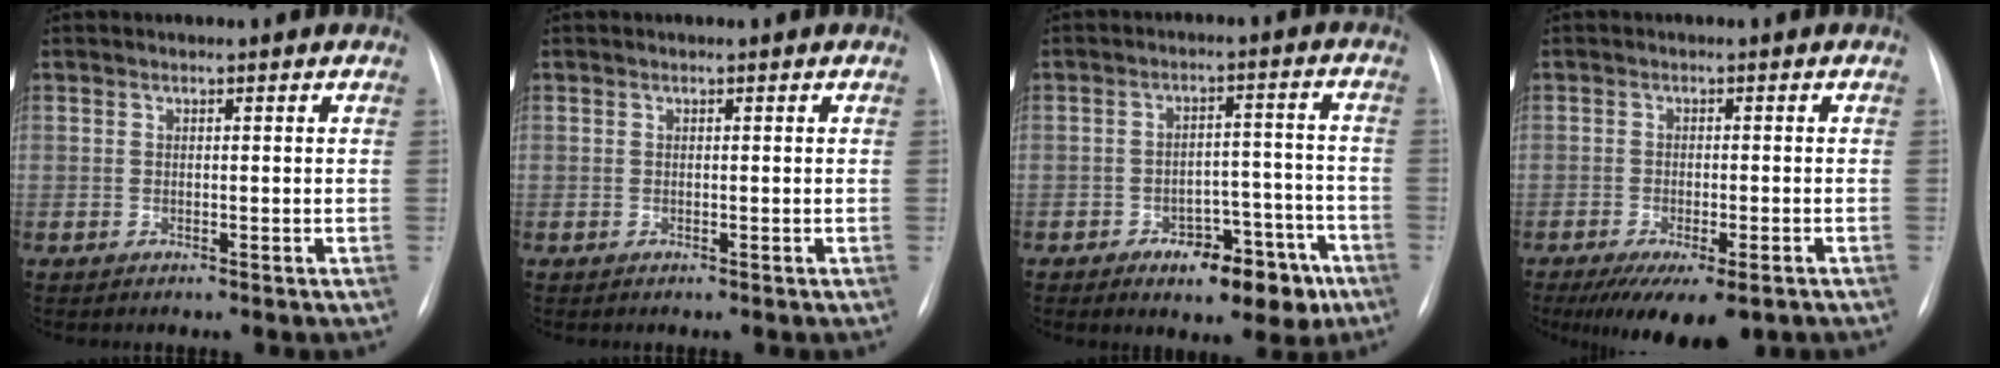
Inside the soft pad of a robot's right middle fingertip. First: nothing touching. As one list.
[{"total": 0.0}, {"total": 9.7, "force": [-5.6, 4.6, 6.5], "torque": [-0.070, 0.027, -0.073]}, {"total": 9.9, "force": [-6.6, 3.2, 6.6], "torque": [-0.095, -0.016, -0.097]}]